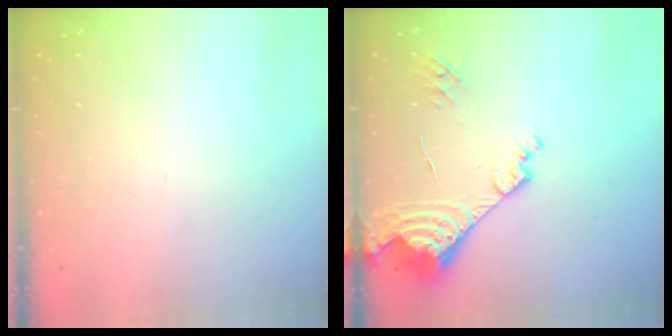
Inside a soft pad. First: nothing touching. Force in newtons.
{"total": 16.4, "press": 16.3, "slide": 2.0}